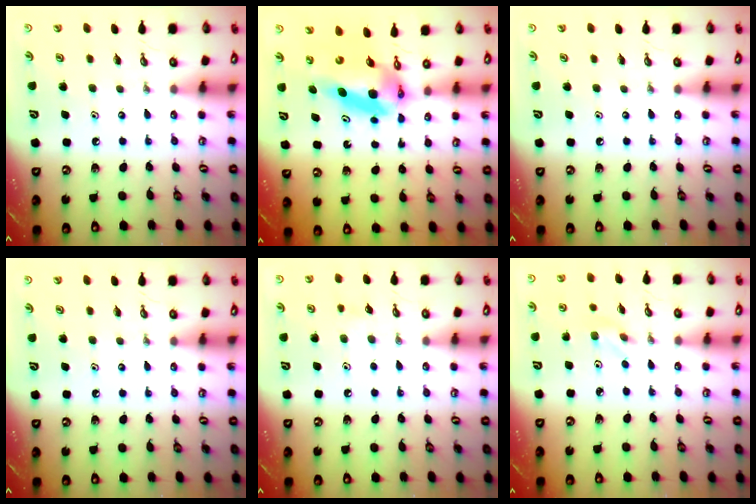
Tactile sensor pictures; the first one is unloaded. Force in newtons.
{"total": 8.0, "press": 8.0, "slide": 0.9}
{"total": 0.0}
{"total": 0.0}
{"total": 6.6, "press": 6.2, "slide": 2.2}
{"total": 2.1, "press": 2.0, "slide": 0.6}